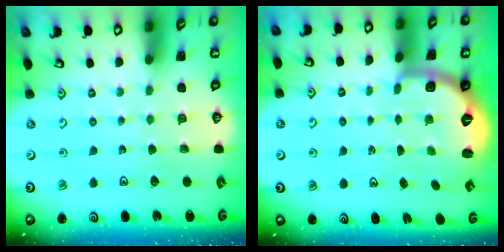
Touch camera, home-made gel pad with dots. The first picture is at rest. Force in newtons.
{"total": 2.7, "press": 1.7, "slide": 2.1}